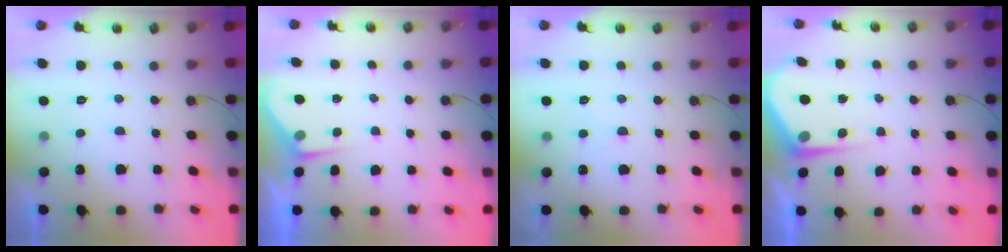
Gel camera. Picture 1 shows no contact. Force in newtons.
{"total": 2.9, "press": 2.9, "slide": 0.5}
{"total": 2.5, "press": 2.5, "slide": 0.4}
{"total": 6.5, "press": 6.4, "slide": 0.6}